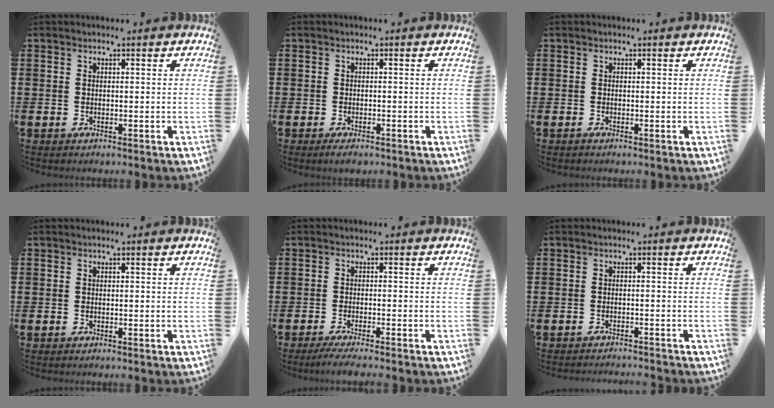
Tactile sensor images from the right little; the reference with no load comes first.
{"total": 1.0, "force": [-0.6, 0.4, 0.8], "torque": [-0.007, -0.005, -0.014]}
{"total": 0.0}
{"total": 0.0}
{"total": 1.9, "force": [-1.5, 0.0, 1.2], "torque": [-0.019, 0.001, -0.028]}
{"total": 1.1, "force": [-1.0, -0.3, -0.1], "torque": [0.001, 0.002, -0.022]}